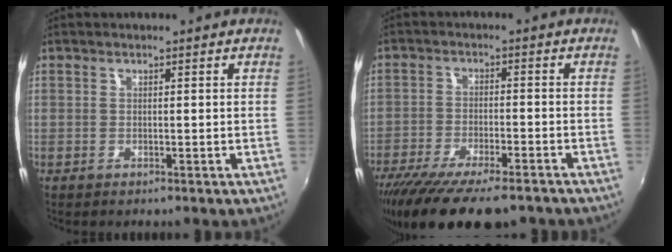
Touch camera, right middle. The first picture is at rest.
{"total": 17.4, "force": [-13.7, 4.4, 9.8], "torque": [-0.196, -0.052, -0.216]}